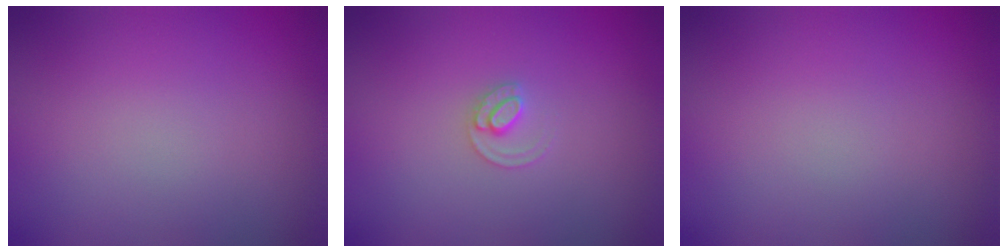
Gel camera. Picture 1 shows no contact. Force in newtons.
{"total": 1.5, "press": 1.5, "slide": 0.2}
{"total": 0.0}